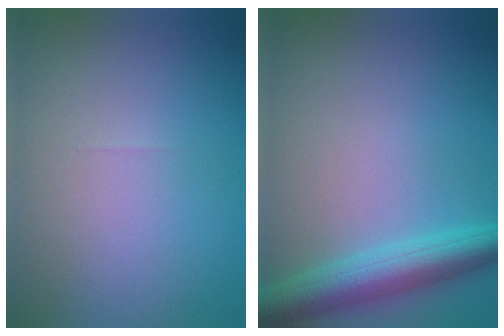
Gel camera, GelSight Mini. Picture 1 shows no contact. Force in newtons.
{"total": 5.2, "press": 5.2, "slide": 0.2}